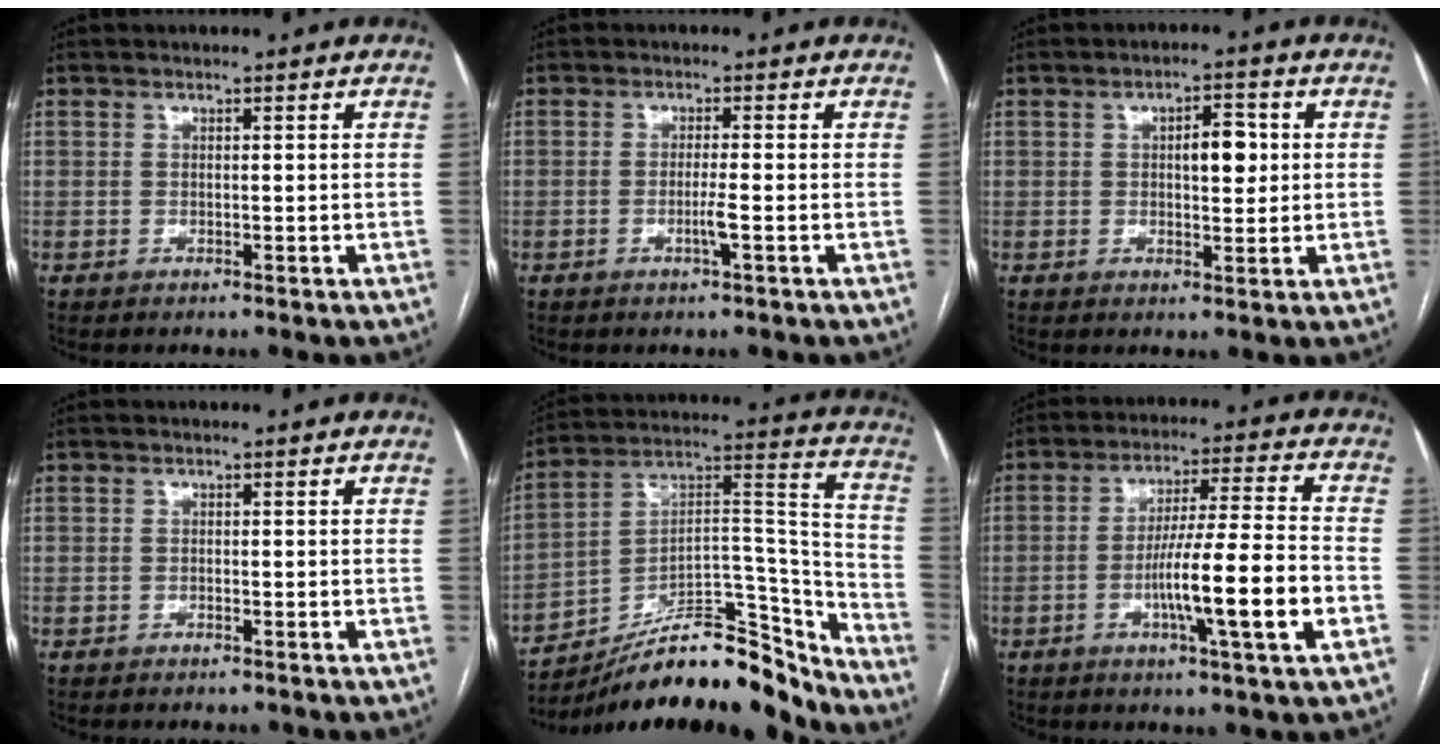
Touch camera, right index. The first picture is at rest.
{"total": 2.4, "force": [-0.8, -0.3, 2.3], "torque": [-0.045, -0.004, -0.015]}
{"total": 4.8, "force": [0.8, 1.9, 4.3], "torque": [-0.063, 0.007, 0.013]}
{"total": 0.7, "force": [-0.6, 0.2, 0.2], "torque": [-0.007, -0.001, -0.008]}
{"total": 23.7, "force": [-20.0, 6.0, 11.1], "torque": [-0.145, 0.053, -0.314]}
{"total": 13.6, "force": [-4.0, -0.2, 13.0], "torque": [-0.222, -0.002, -0.069]}